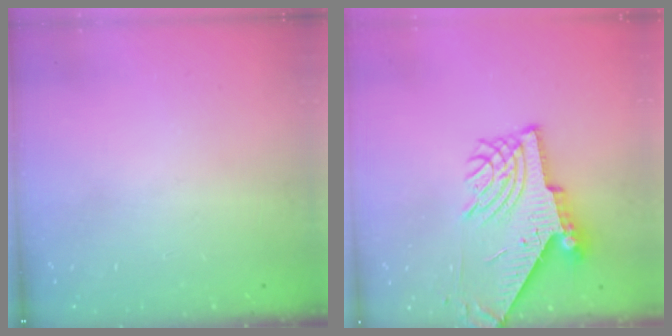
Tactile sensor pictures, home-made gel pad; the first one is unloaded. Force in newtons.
{"total": 9.7, "press": 9.7, "slide": 1.0}